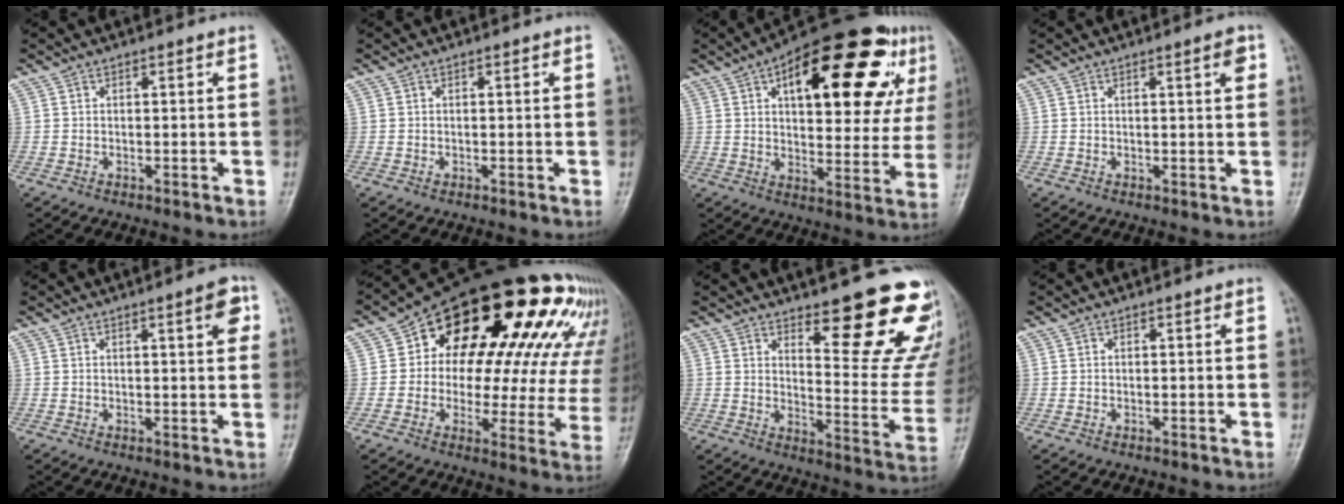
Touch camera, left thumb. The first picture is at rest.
{"total": 0.5, "force": [0.0, 0.4, 0.3], "torque": [0.002, 0.001, -0.002]}
{"total": 28.4, "force": [11.3, 11.8, 23.3], "torque": [-0.297, 0.008, 0.157]}
{"total": 2.4, "force": [1.0, 0.5, 2.1], "torque": [-0.026, -0.002, 0.013]}
{"total": 4.3, "force": [1.7, 1.1, 3.8], "torque": [-0.042, -0.002, 0.020]}
{"total": 29.8, "force": [13.8, 14.9, 21.9], "torque": [-0.253, 0.020, 0.182]}
{"total": 19.2, "force": [12.3, 5.5, 13.7], "torque": [-0.130, -0.103, 0.165]}
{"total": 0.0}